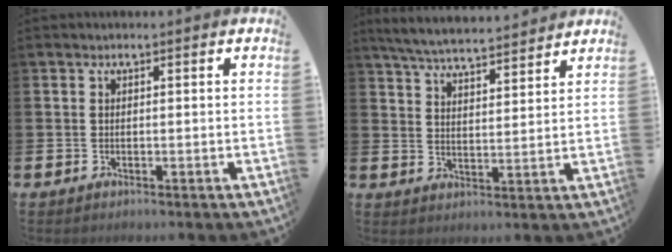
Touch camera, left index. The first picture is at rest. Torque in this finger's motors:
{"motor_torque": [0.31, -0.96, 0.44, 0.18]}